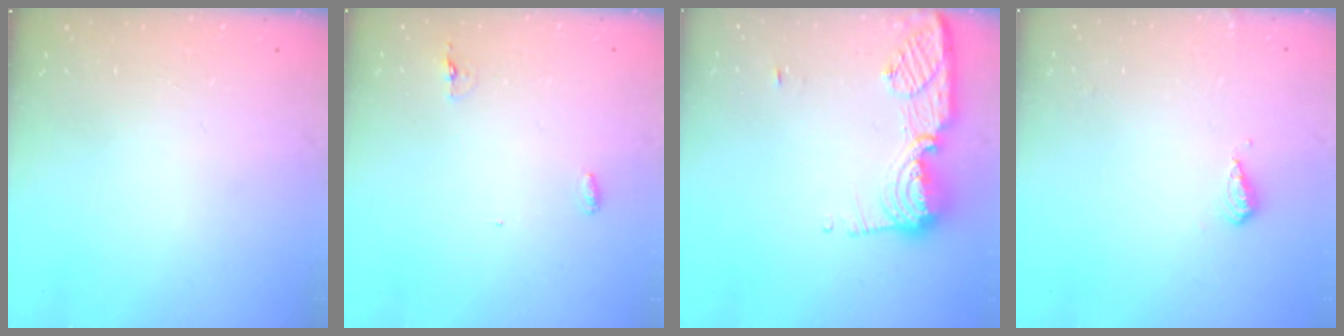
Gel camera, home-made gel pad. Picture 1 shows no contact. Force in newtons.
{"total": 7.4, "press": 4.4, "slide": 6.0}
{"total": 12.0, "press": 12.0, "slide": 1.1}
{"total": 3.7, "press": 3.6, "slide": 1.0}